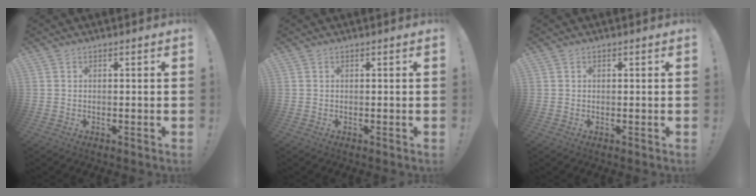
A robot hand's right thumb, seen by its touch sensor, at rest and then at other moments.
{"total": 0.0}
{"total": 0.0}